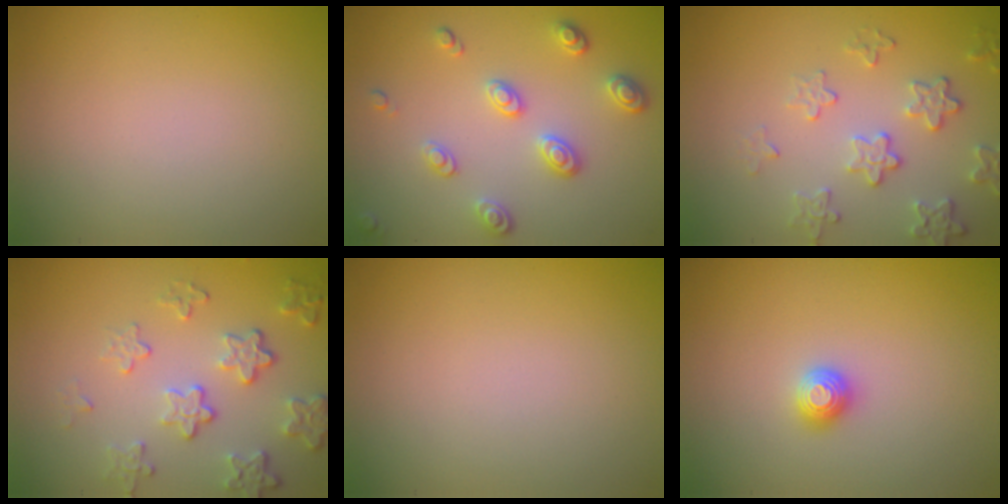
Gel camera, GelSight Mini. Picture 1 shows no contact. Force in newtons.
{"total": 2.8, "press": 2.4, "slide": 1.4}
{"total": 3.2, "press": 3.0, "slide": 0.9}
{"total": 4.2, "press": 3.2, "slide": 2.7}
{"total": 0.0}
{"total": 1.2, "press": 1.2, "slide": 0.2}